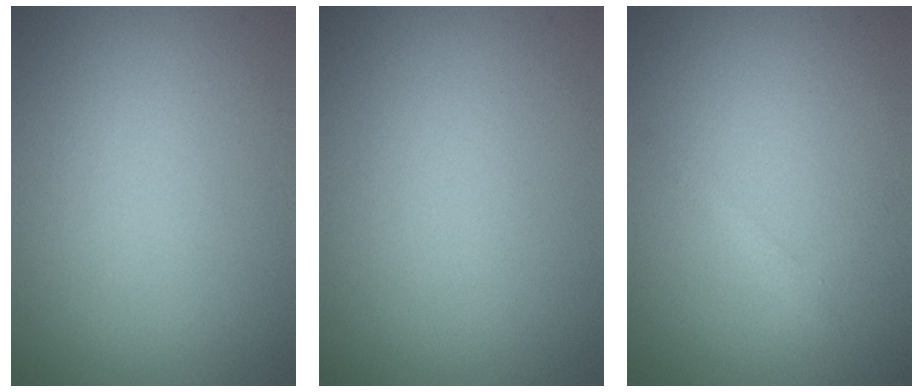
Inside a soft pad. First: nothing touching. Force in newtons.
{"total": 0.0}
{"total": 1.3, "press": 1.3, "slide": 0.1}